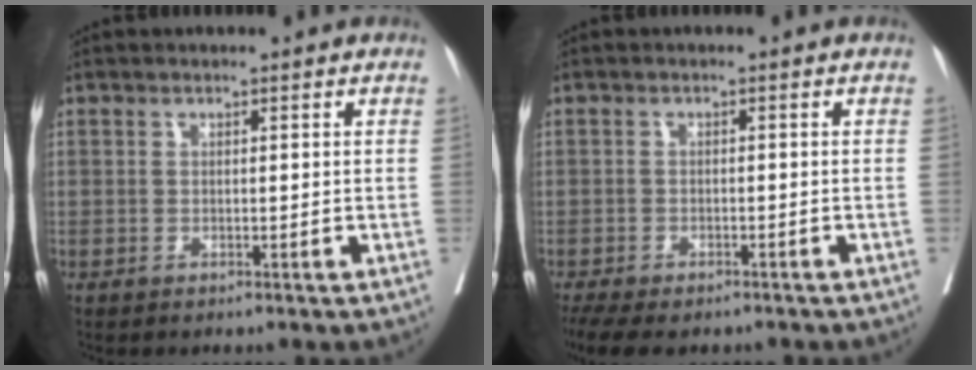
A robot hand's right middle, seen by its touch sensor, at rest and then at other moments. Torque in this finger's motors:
{"motor_torque": [0.78, -0.73, 0.32, 0.06]}